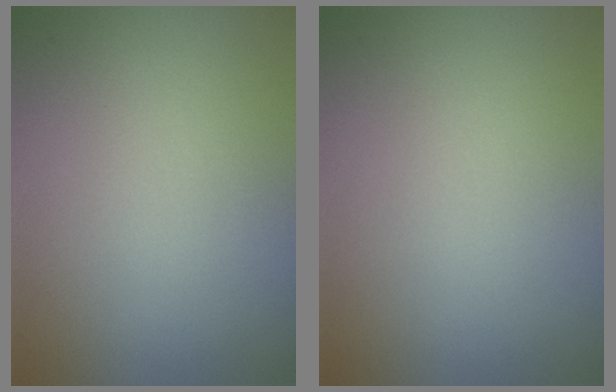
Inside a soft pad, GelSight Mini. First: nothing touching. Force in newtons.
{"total": 0.0}